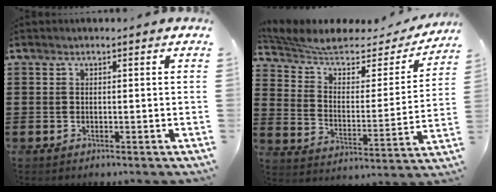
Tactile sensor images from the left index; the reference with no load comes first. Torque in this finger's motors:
{"motor_torque": [2.14, 0.00, 0.20, 0.05]}